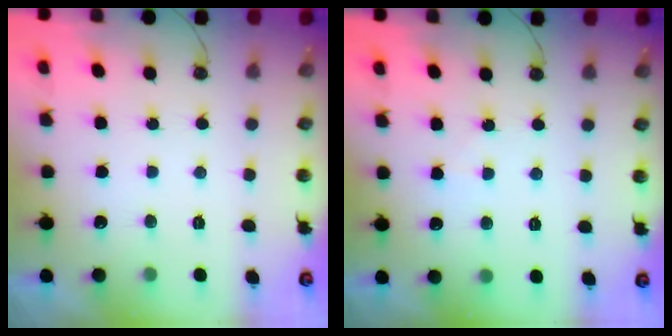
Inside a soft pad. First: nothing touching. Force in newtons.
{"total": 3.6, "press": 3.6, "slide": 0.5}